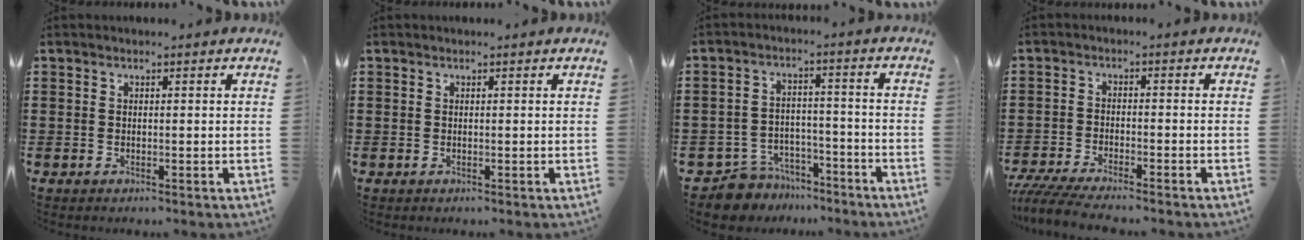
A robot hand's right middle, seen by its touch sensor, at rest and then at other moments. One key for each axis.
{"total": 0.0}
{"total": 6.7, "fx": -6.4, "fy": 1.8, "fz": 0.4, "tx": -0.026, "ty": 0.016, "tz": -0.132}
{"total": 4.8, "fx": -4.5, "fy": 0.4, "fz": 1.6, "tx": -0.047, "ty": -0.014, "tz": -0.094}